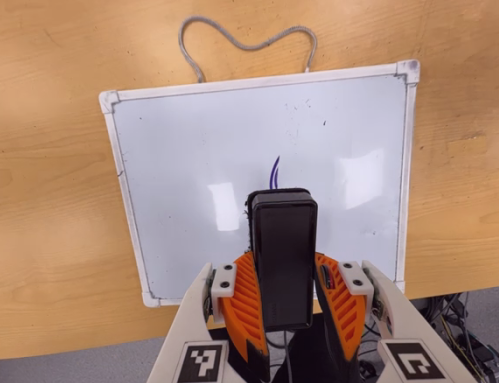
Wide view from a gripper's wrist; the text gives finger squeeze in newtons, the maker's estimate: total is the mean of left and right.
{"total": 5.1, "left": 4.6, "right": 5.5}